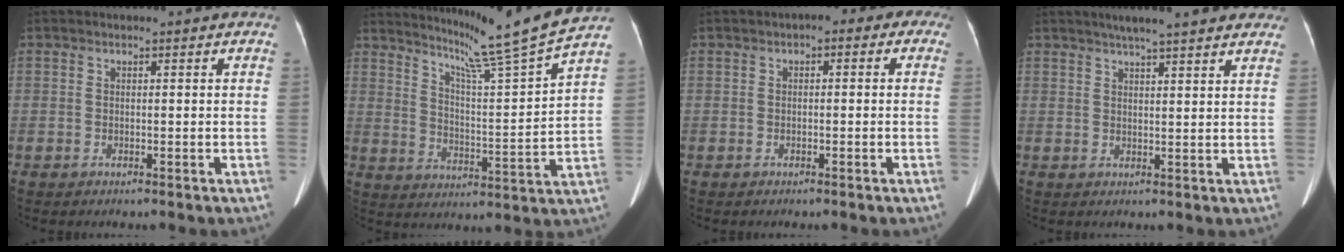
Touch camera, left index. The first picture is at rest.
{"total": 15.2, "force": [13.3, -3.3, 6.6], "torque": [-0.112, -0.049, 0.193]}
{"total": 3.2, "force": [0.2, 2.0, 2.5], "torque": [-0.021, 0.022, -0.012]}
{"total": 12.6, "force": [10.4, 1.3, 6.9], "torque": [-0.096, 0.027, 0.125]}